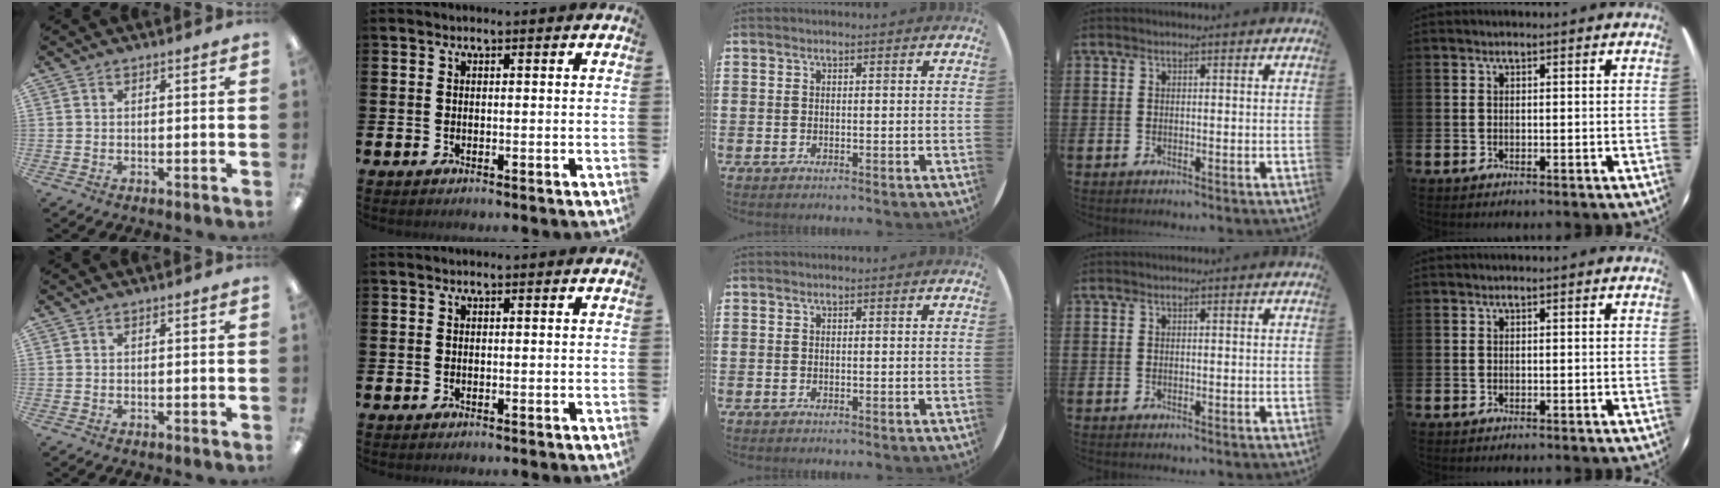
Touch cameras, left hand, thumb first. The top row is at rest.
{}